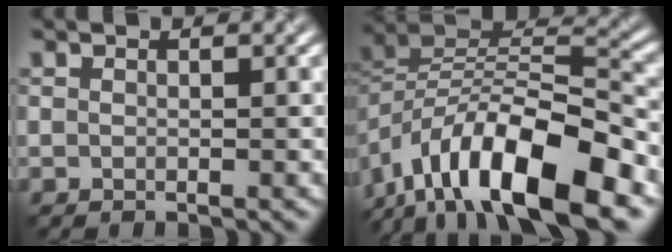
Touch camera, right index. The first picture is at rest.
{"total": 13.7, "force": [-7.8, 5.9, 9.6], "torque": [-0.164, 0.012, -0.143]}